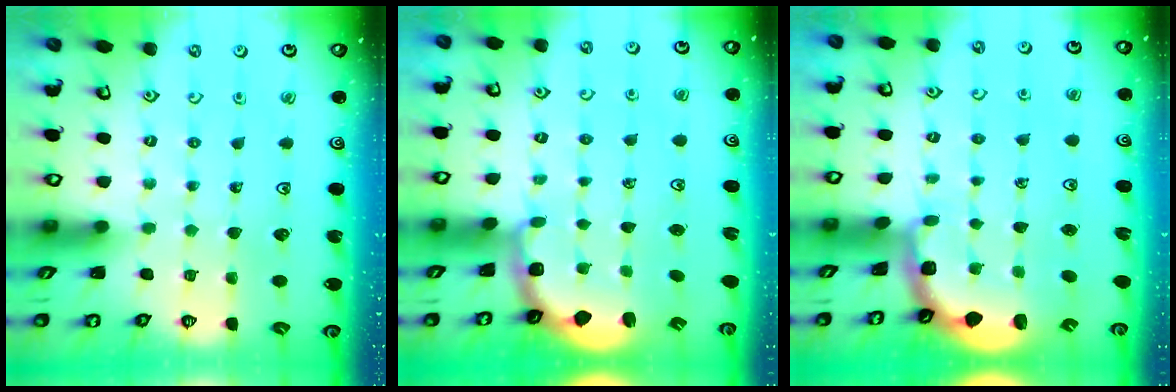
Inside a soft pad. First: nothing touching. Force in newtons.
{"total": 2.5, "press": 1.3, "slide": 2.1}
{"total": 2.1, "press": 1.8, "slide": 1.0}